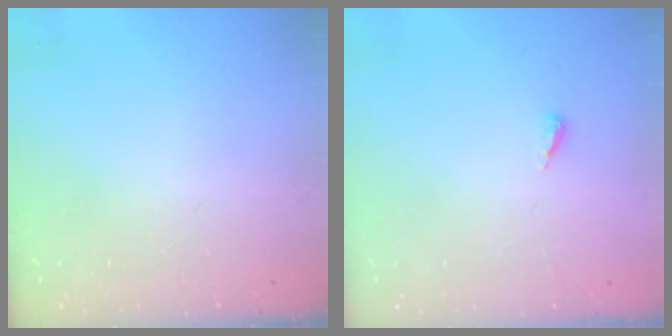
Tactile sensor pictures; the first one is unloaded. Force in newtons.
{"total": 2.8, "press": 2.8, "slide": 0.2}